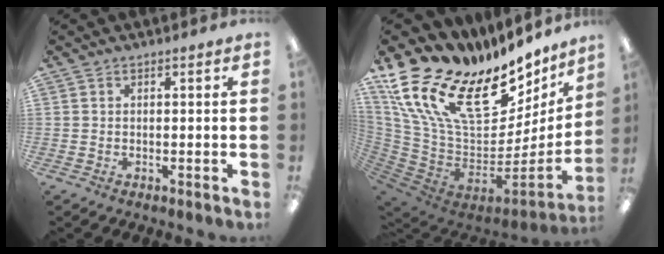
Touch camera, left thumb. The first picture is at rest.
{"total": 23.6, "force": [13.8, 11.9, 15.0], "torque": [-0.280, -0.099, 0.267]}